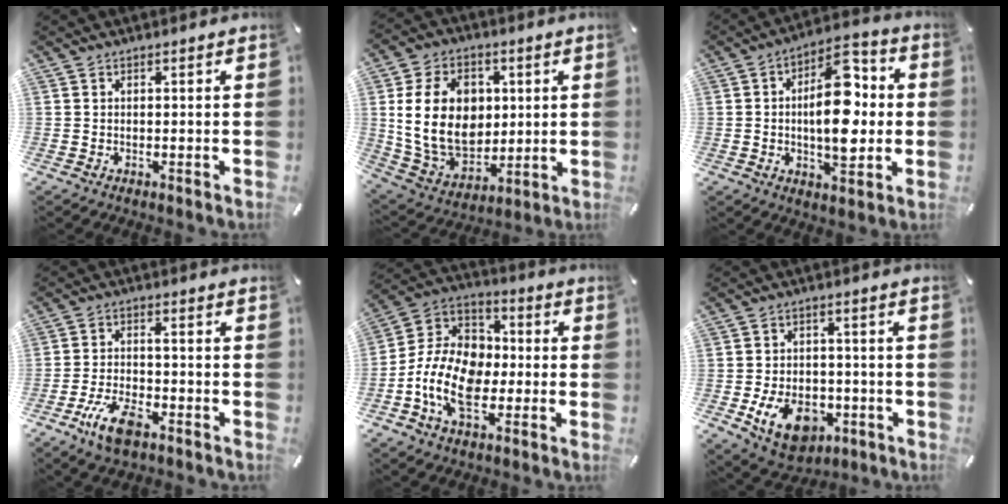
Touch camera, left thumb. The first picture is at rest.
{"total": 17.8, "force": [2.2, 13.8, 11.0], "torque": [-0.223, -0.002, 0.042]}
{"total": 17.0, "force": [0.3, 8.8, 14.5], "torque": [-0.228, -0.003, 0.001]}
{"total": 8.0, "force": [-4.6, 3.4, 5.6], "torque": [-0.124, 0.011, -0.086]}
{"total": 14.5, "force": [-4.3, 10.4, 9.1], "torque": [-0.211, 0.020, -0.081]}
{"total": 12.1, "force": [-4.3, 8.5, 7.4], "torque": [-0.127, 0.017, -0.074]}